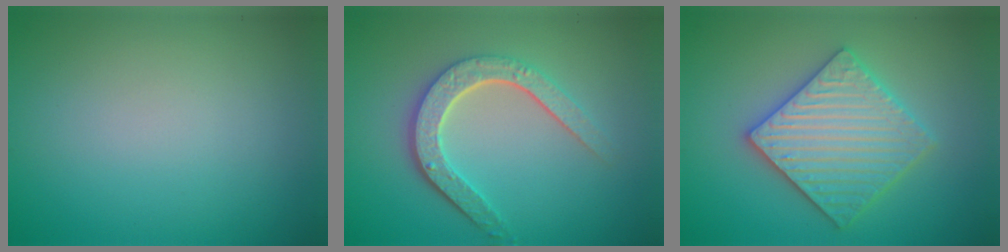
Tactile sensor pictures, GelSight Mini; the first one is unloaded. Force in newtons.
{"total": 4.6, "press": 3.6, "slide": 3.0}
{"total": 5.9, "press": 5.8, "slide": 1.0}